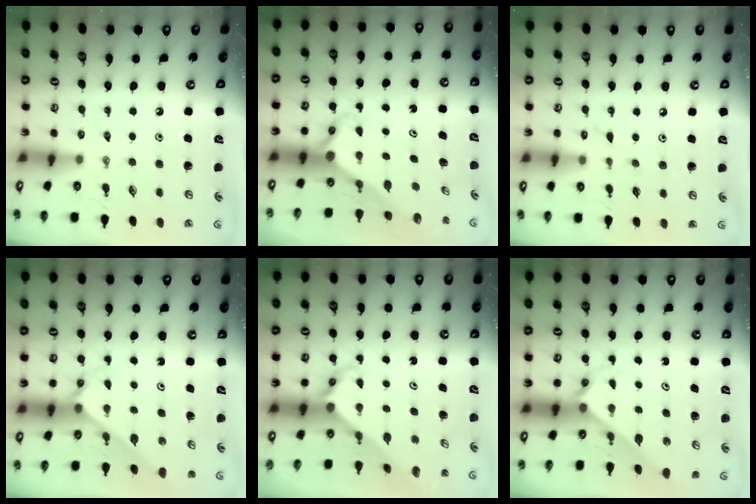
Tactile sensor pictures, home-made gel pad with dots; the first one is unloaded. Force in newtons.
{"total": 3.0, "press": 3.0, "slide": 0.3}
{"total": 4.6, "press": 4.5, "slide": 0.6}
{"total": 2.3, "press": 2.3, "slide": 0.2}
{"total": 3.8, "press": 3.8, "slide": 0.4}
{"total": 1.9, "press": 1.9, "slide": 0.2}